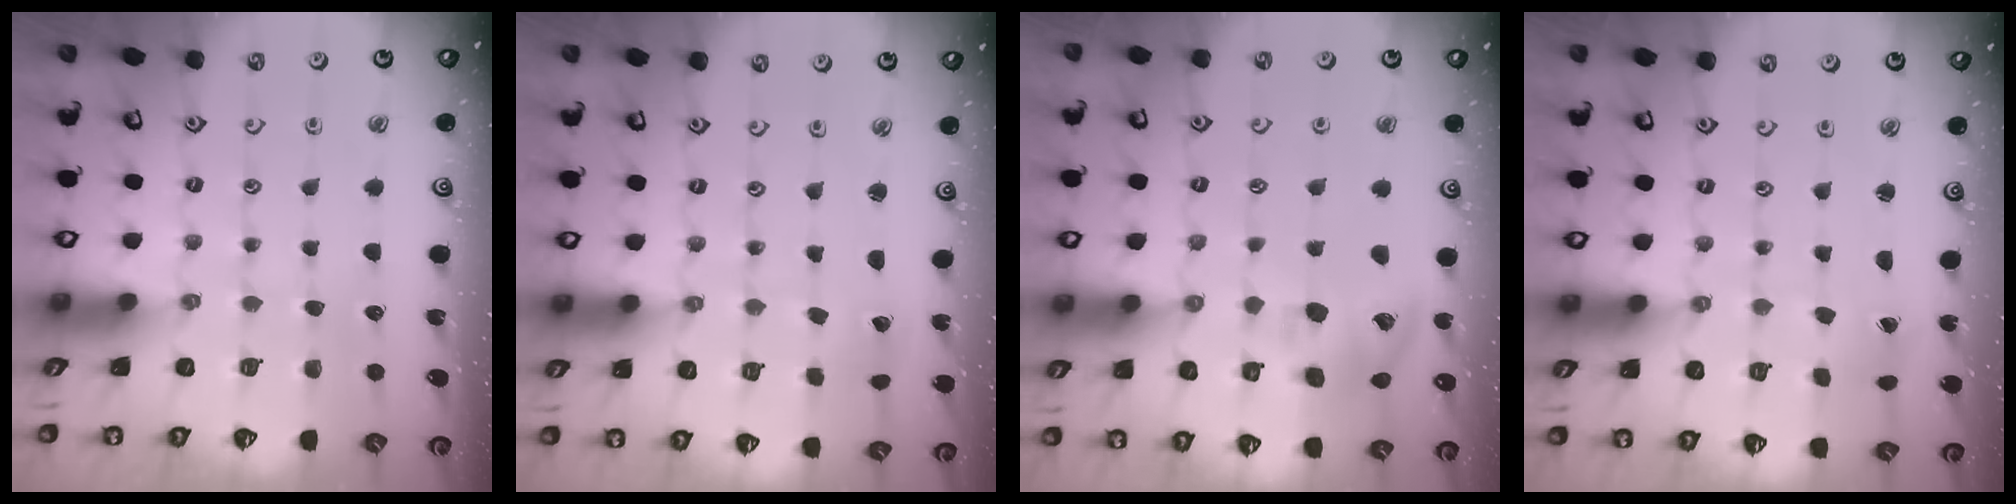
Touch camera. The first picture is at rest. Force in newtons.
{"total": 2.2, "press": 2.2, "slide": 0.1}
{"total": 12.1, "press": 11.9, "slide": 1.8}
{"total": 1.6, "press": 1.6, "slide": 0.1}